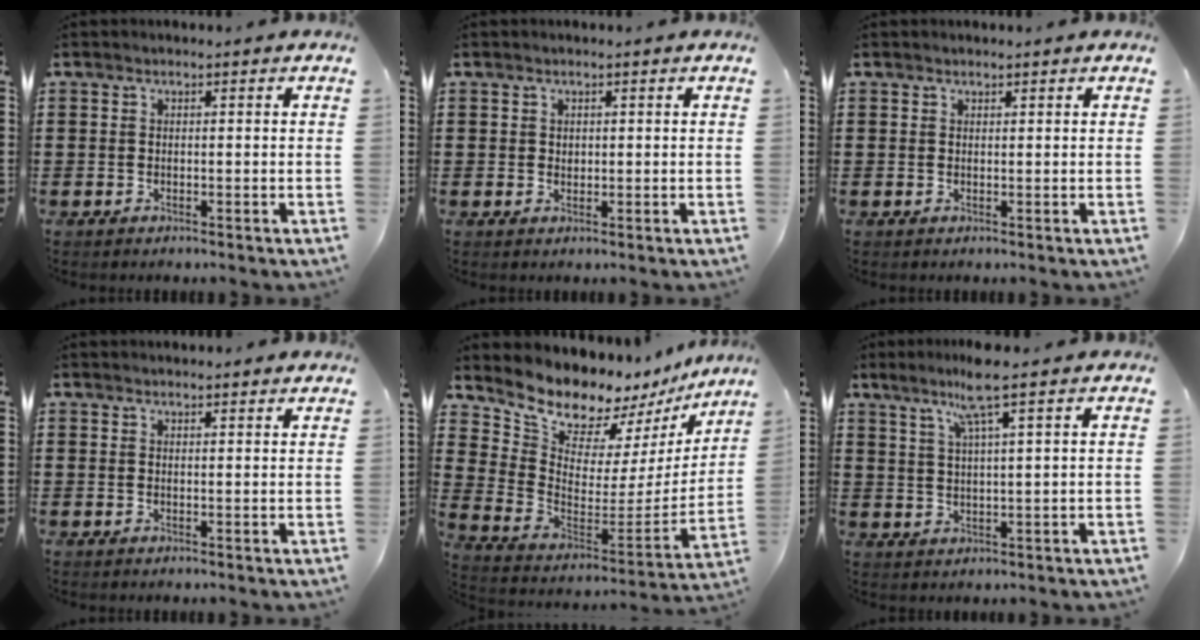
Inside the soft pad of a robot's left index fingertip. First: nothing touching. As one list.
[{"total": 0.9, "force": [0.5, 0.7, 0.3], "torque": [-0.008, 0.005, 0.010]}, {"total": 0.5, "force": [0.5, 0.2, 0.1], "torque": [-0.003, 0.001, 0.010]}, {"total": 1.5, "force": [1.5, 0.0, 0.3], "torque": [-0.009, 0.001, 0.029]}, {"total": 9.4, "force": [8.8, 3.1, 1.3], "torque": [-0.076, -0.076, 0.158]}, {"total": 6.6, "force": [4.3, -0.3, 5.0], "torque": [-0.108, 0.004, 0.074]}]